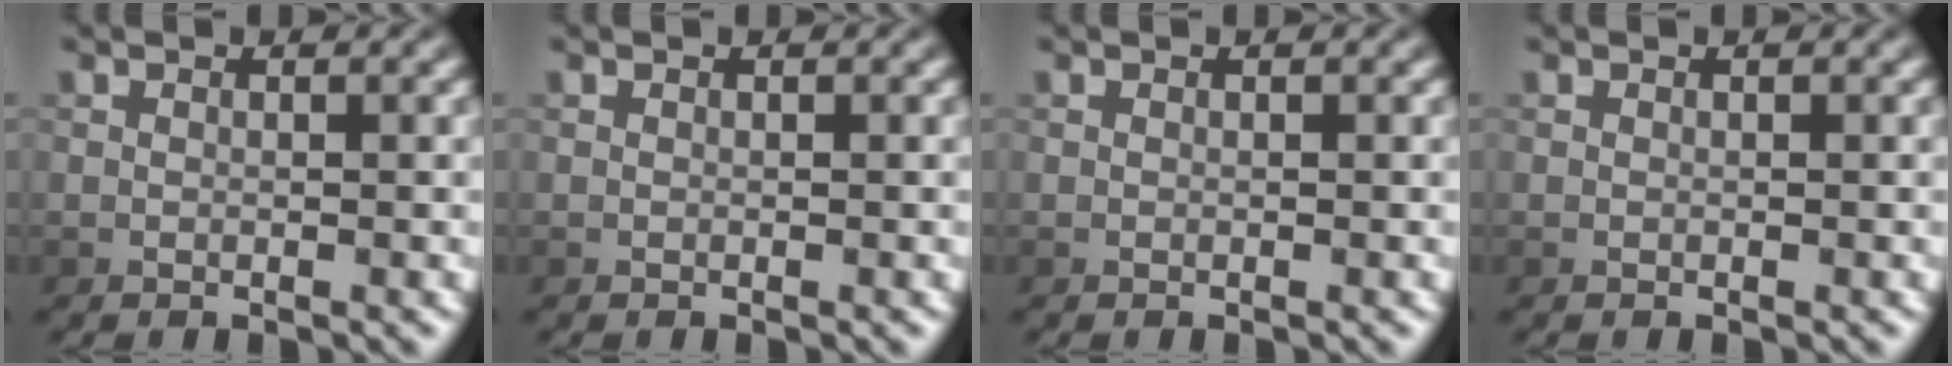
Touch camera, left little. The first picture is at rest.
{"total": 0.0}
{"total": 0.0}
{"total": 0.0}